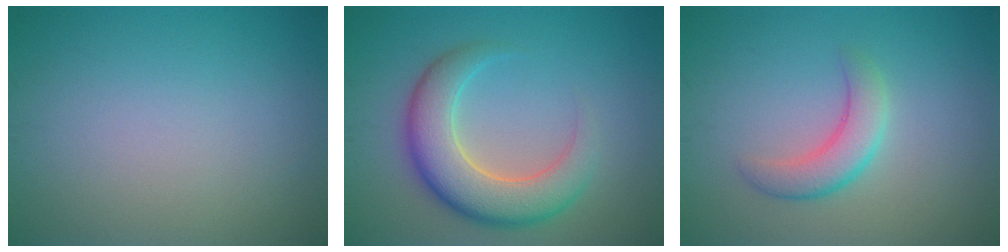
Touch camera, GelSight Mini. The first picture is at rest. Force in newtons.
{"total": 6.8, "press": 6.8, "slide": 0.6}
{"total": 3.2, "press": 3.2, "slide": 0.2}